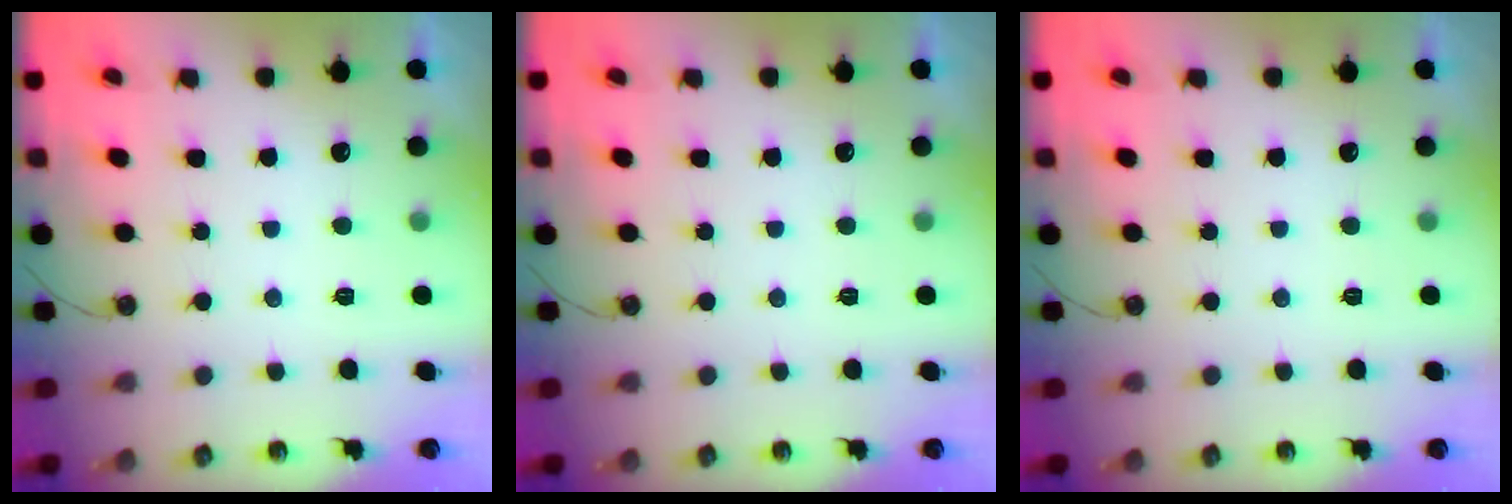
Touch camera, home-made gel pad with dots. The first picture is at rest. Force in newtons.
{"total": 0.0}
{"total": 0.0}